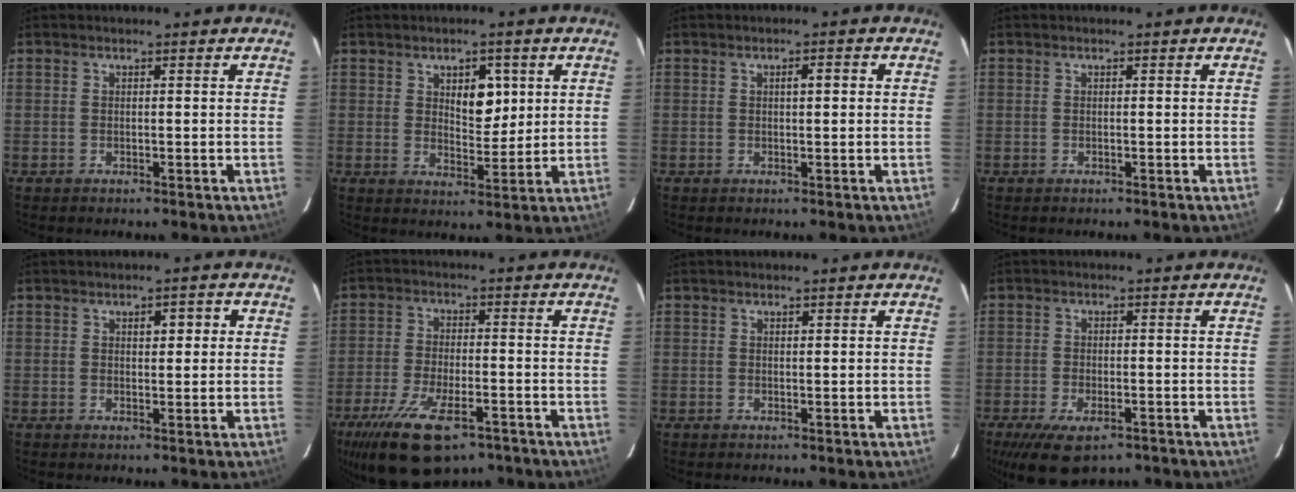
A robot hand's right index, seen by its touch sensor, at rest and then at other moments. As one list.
[{"total": 5.5, "force": [2.0, 2.8, 4.3], "torque": [-0.063, 0.000, 0.035]}, {"total": 1.7, "force": [0.3, 0.4, 1.6], "torque": [-0.027, 0.004, 0.005]}, {"total": 0.0}, {"total": 2.5, "force": [0.8, 1.2, 2.0], "torque": [-0.029, 0.010, 0.012]}, {"total": 13.2, "force": [-8.7, 4.5, 8.9], "torque": [-0.173, -0.023, -0.144]}, {"total": 0.0}, {"total": 9.0, "force": [-6.1, 3.7, 5.5], "torque": [-0.096, -0.012, -0.097]}]